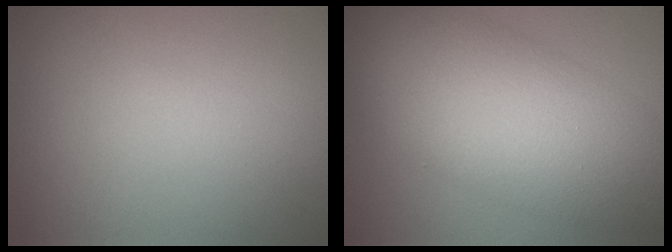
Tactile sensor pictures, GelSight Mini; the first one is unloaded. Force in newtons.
{"total": 9.4, "press": 9.4, "slide": 0.6}